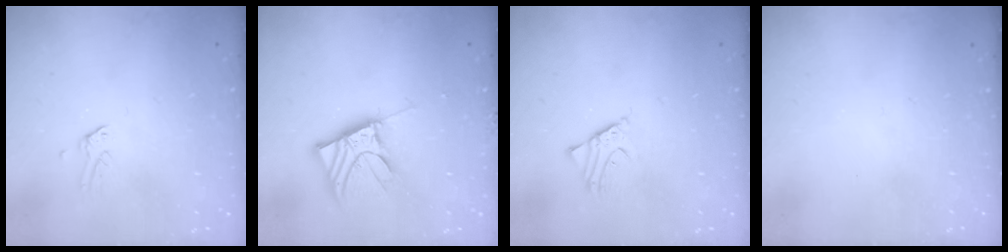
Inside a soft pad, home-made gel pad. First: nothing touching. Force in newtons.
{"total": 12.6, "press": 12.4, "slide": 2.0}
{"total": 3.0, "press": 3.0, "slide": 0.3}
{"total": 0.0}